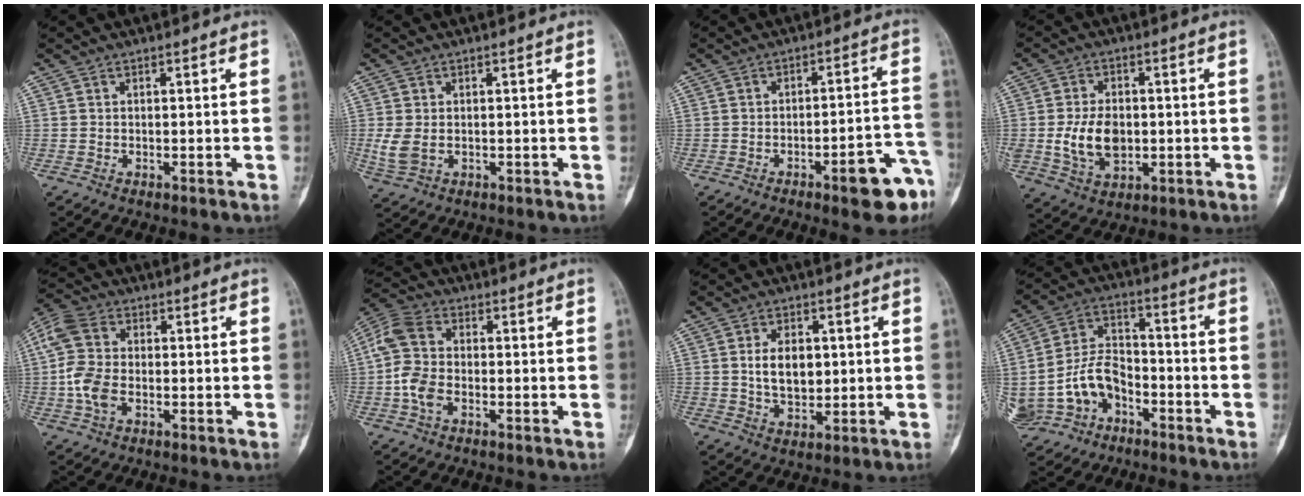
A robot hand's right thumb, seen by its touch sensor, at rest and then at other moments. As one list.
[{"total": 4.3, "force": [-0.3, 2.9, 3.1], "torque": [-0.086, -0.002, 0.002]}, {"total": 10.9, "force": [-5.9, 2.8, 8.7], "torque": [-0.093, 0.043, -0.071]}, {"total": 9.8, "force": [-0.6, 6.6, 7.3], "torque": [-0.119, -0.005, -0.003]}, {"total": 9.0, "force": [-1.1, 5.8, 6.9], "torque": [-0.159, 0.014, -0.032]}, {"total": 8.6, "force": [-1.9, 5.5, 6.3], "torque": [-0.143, 0.020, -0.048]}, {"total": 7.7, "force": [1.0, 4.9, 5.8], "torque": [-0.079, -0.008, 0.021]}, {"total": 15.7, "force": [-5.4, 11.5, 9.2], "torque": [-0.172, 0.046, -0.087]}]